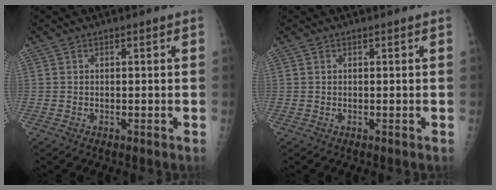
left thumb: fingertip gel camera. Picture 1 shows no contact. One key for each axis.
{"total": 0.0}